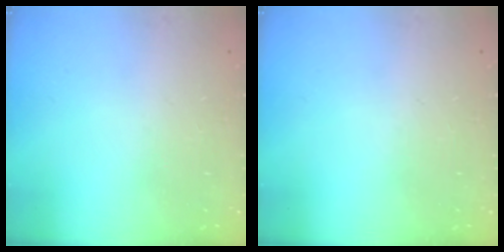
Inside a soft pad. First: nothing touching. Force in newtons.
{"total": 0.0}